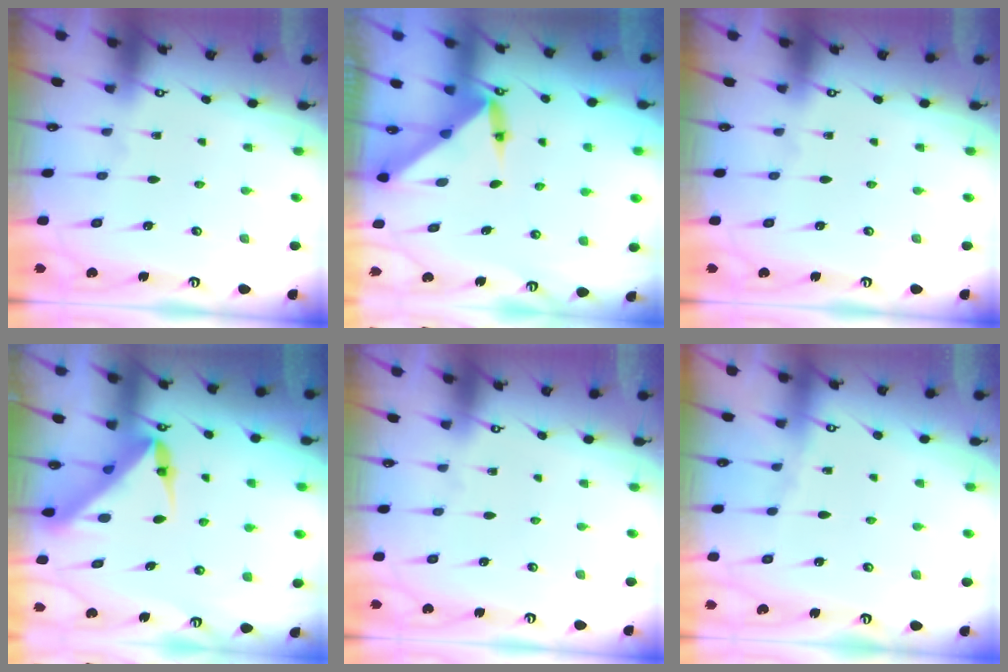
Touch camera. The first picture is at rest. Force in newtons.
{"total": 3.7, "press": 3.7, "slide": 0.5}
{"total": 0.0}
{"total": 5.3, "press": 5.3, "slide": 0.4}
{"total": 0.0}
{"total": 2.2, "press": 2.1, "slide": 0.5}